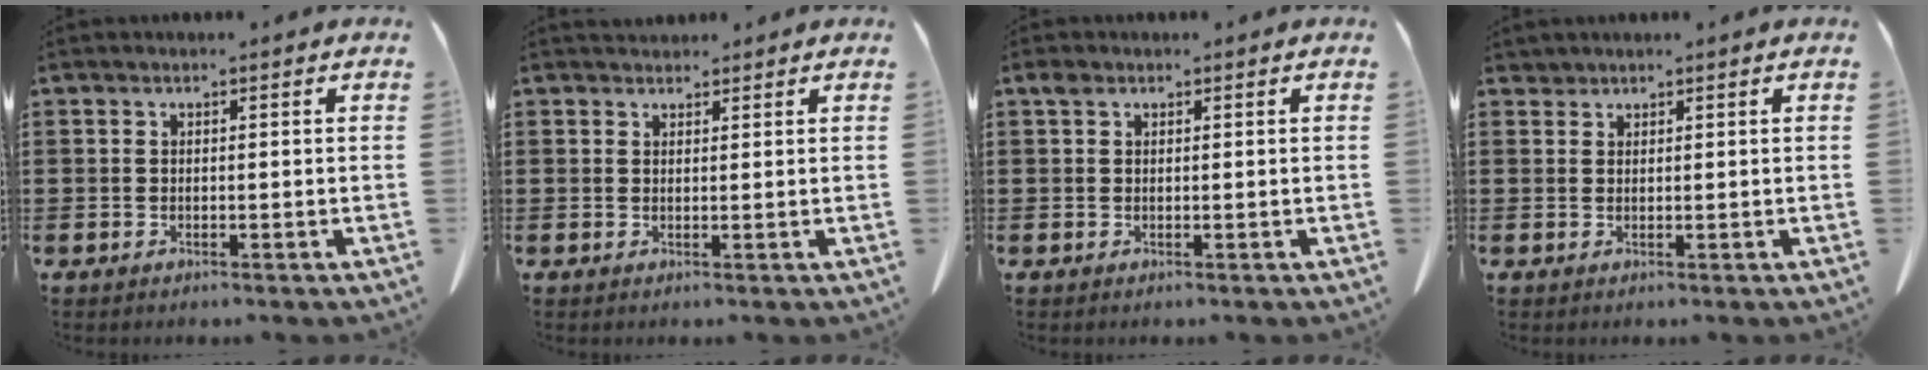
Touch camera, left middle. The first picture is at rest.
{"total": 1.5, "force": [1.4, 0.6, 0.1], "torque": [-0.006, 0.003, 0.027]}
{"total": 1.1, "force": [0.6, 0.7, 0.7], "torque": [-0.018, 0.004, 0.010]}
{"total": 0.9, "force": [0.9, 0.2, 0.0], "torque": [-0.004, 0.000, 0.018]}